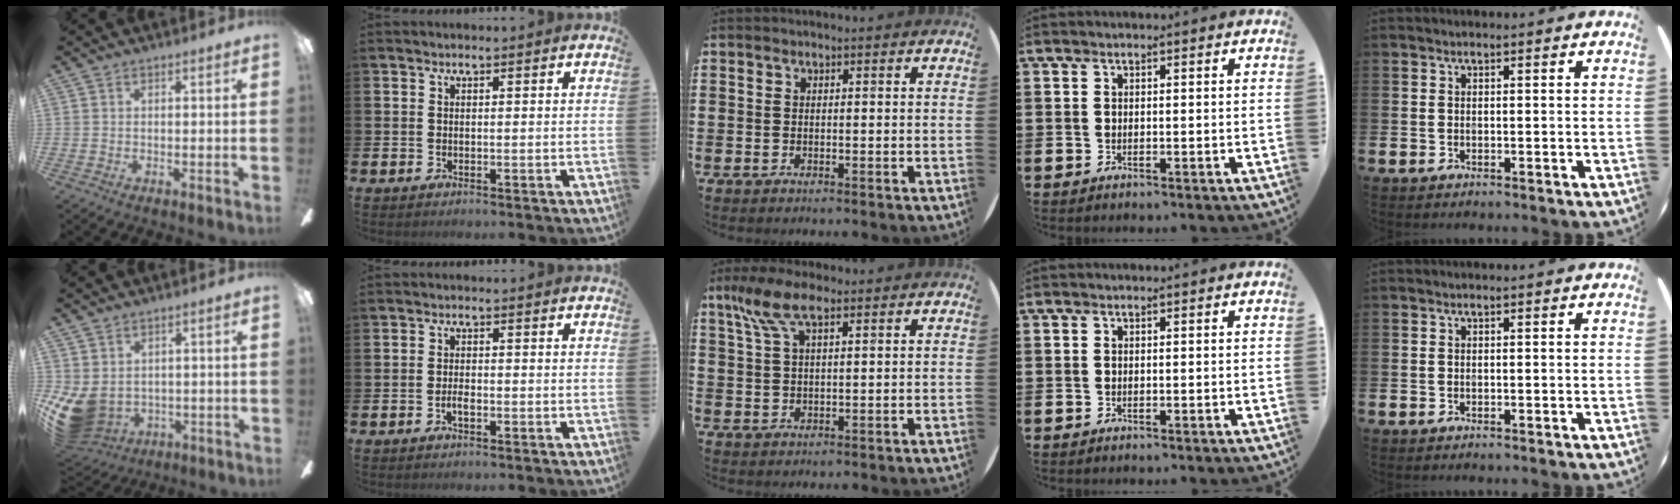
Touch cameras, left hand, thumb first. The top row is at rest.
{"thumb": {"total": 8.4, "force": [-0.3, 6.7, 5.1], "torque": [-0.142, -0.014, -0.001]}, "index": {"total": 1.6, "force": [-0.7, 0.7, 1.3], "torque": [-0.023, 0.000, -0.014]}, "middle": {"total": 6.5, "force": [3.7, 2.3, 4.8], "torque": [-0.105, 0.007, 0.066]}}